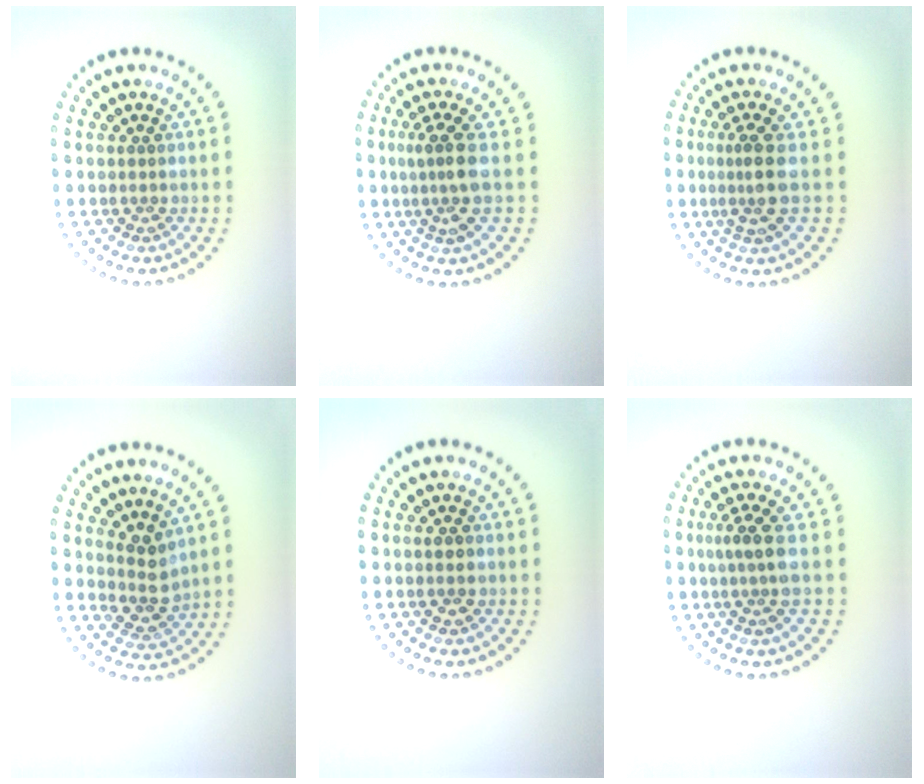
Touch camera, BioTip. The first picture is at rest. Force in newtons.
{"total": 2.8, "press": 2.0, "slide": 1.9}
{"total": 2.6, "press": 1.9, "slide": 1.8}
{"total": 2.6, "press": 2.0, "slide": 1.6}
{"total": 1.5, "press": 1.5, "slide": 0.1}
{"total": 2.7, "press": 2.0, "slide": 1.8}